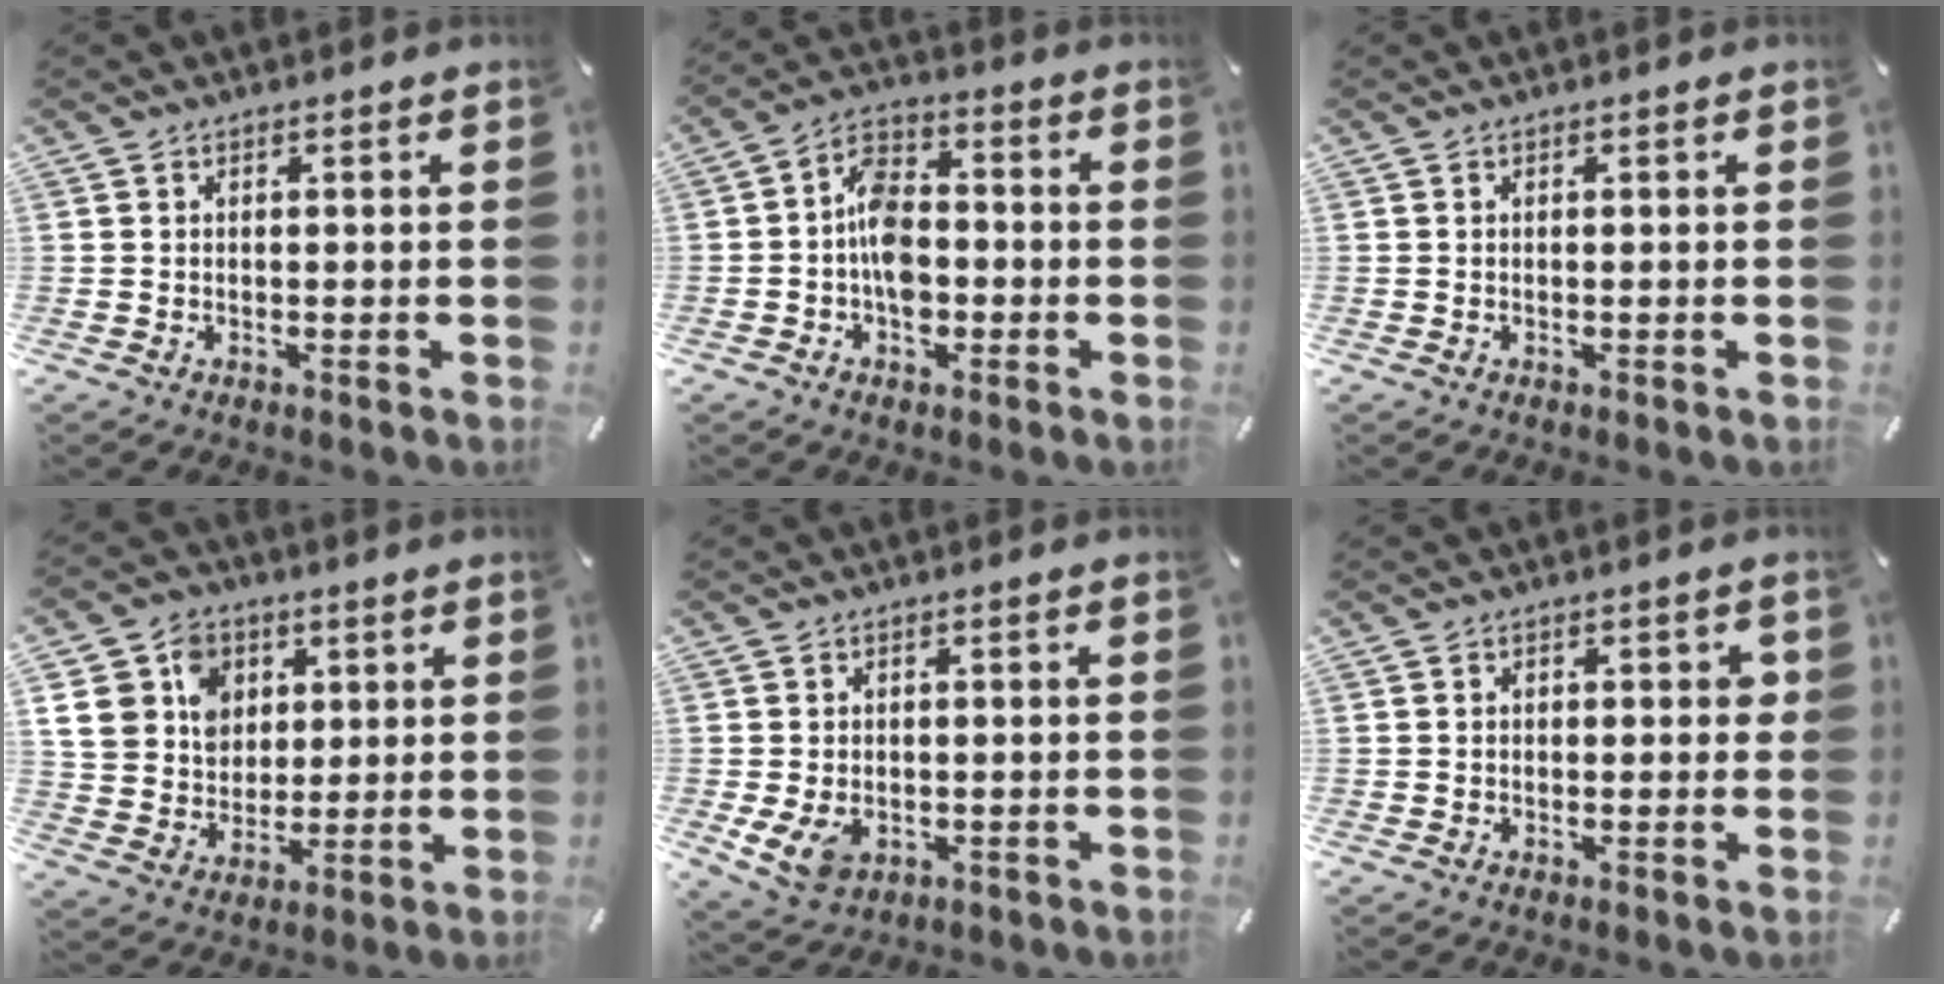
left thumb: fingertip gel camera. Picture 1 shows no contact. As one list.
[{"total": 9.2, "force": [-2.1, 6.3, 6.3], "torque": [-0.108, 0.017, -0.037]}, {"total": 0.0}, {"total": 13.6, "force": [4.7, 11.7, 5.0], "torque": [-0.093, -0.004, 0.090]}, {"total": 5.0, "force": [-1.1, 3.9, 2.9], "torque": [-0.061, 0.000, -0.022]}, {"total": 2.2, "force": [-0.1, 1.6, 1.5], "torque": [-0.012, 0.002, -0.008]}]